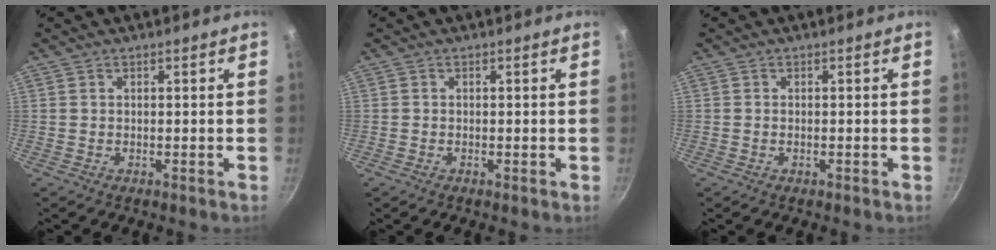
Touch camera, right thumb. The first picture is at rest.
{"total": 0.0}
{"total": 0.6, "force": [-0.3, 0.3, 0.4], "torque": [-0.007, 0.003, -0.005]}